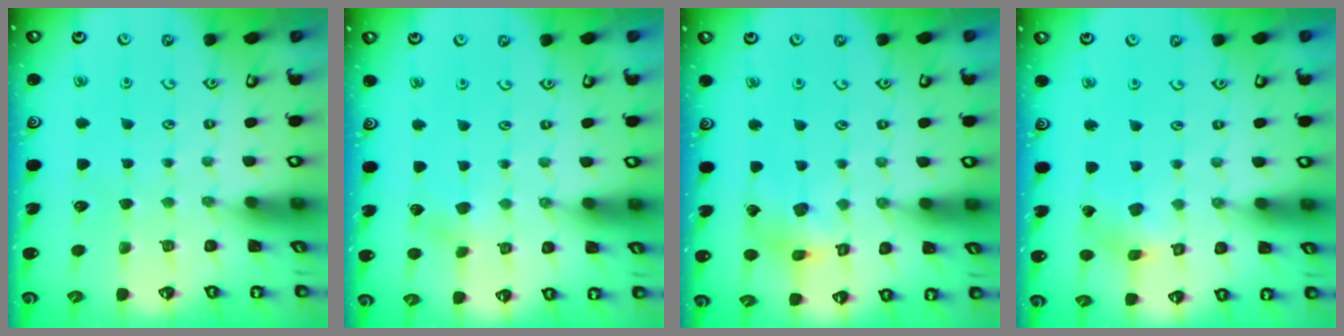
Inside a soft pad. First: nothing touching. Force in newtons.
{"total": 1.8, "press": 1.8, "slide": 0.2}
{"total": 8.6, "press": 8.5, "slide": 0.9}
{"total": 3.1, "press": 3.1, "slide": 0.5}